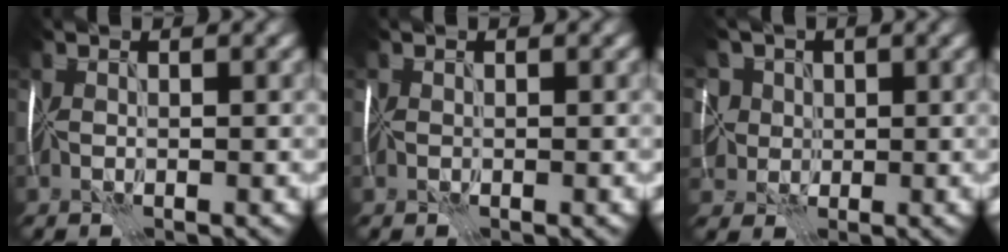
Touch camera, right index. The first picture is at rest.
{"total": 0.0}
{"total": 5.8, "force": [1.6, 5.0, 2.5], "torque": [-0.048, 0.013, 0.011]}